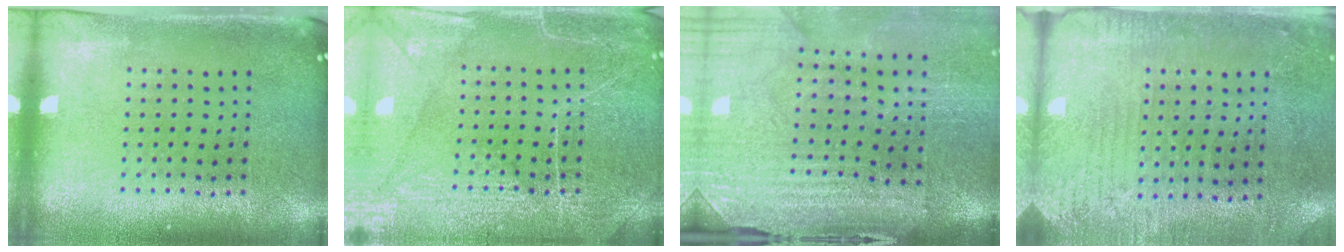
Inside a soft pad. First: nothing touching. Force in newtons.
{"total": 5.3, "press": 5.2, "slide": 0.6}
{"total": 3.8, "press": 3.5, "slide": 1.4}
{"total": 2.8, "press": 2.4, "slide": 1.5}